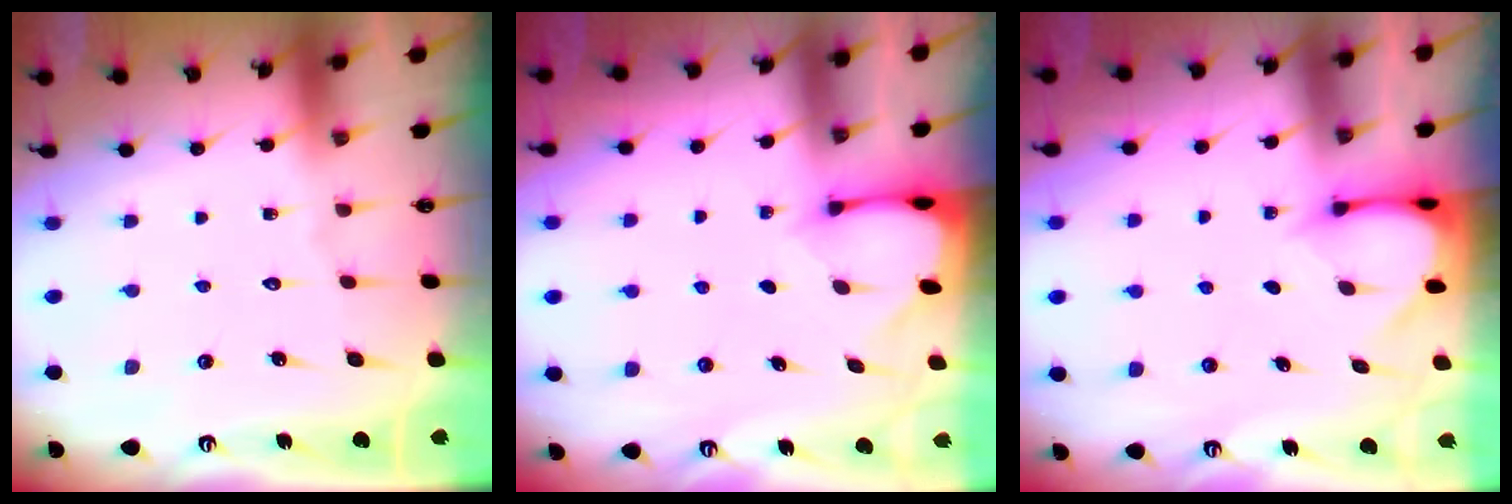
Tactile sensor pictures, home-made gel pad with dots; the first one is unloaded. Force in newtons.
{"total": 2.7, "press": 2.7, "slide": 0.3}
{"total": 3.2, "press": 3.2, "slide": 0.3}